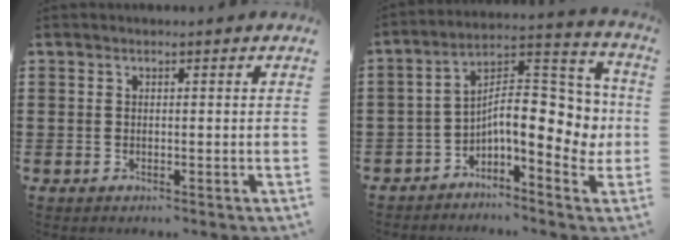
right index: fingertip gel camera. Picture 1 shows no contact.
{"total": 10.7, "force": [-0.2, 4.5, 9.7], "torque": [-0.146, -0.023, -0.008]}